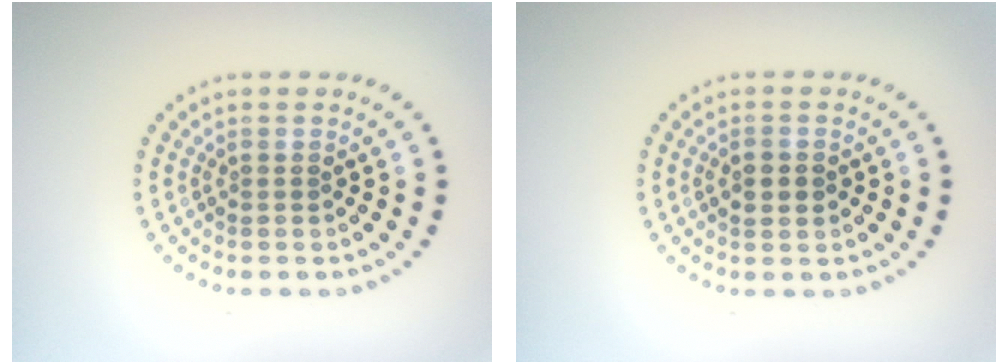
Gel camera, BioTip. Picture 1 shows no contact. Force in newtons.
{"total": 2.3, "press": 2.3, "slide": 0.0}